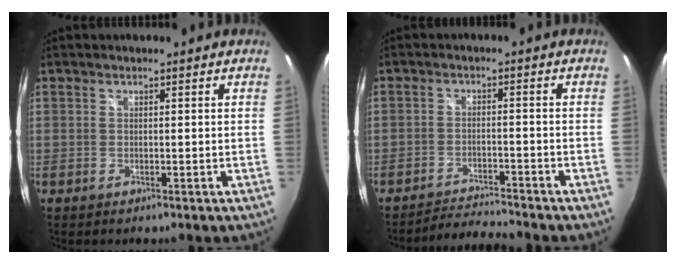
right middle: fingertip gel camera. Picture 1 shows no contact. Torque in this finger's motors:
{"motor_torque": [0.01, -0.04, -0.02, -0.01]}